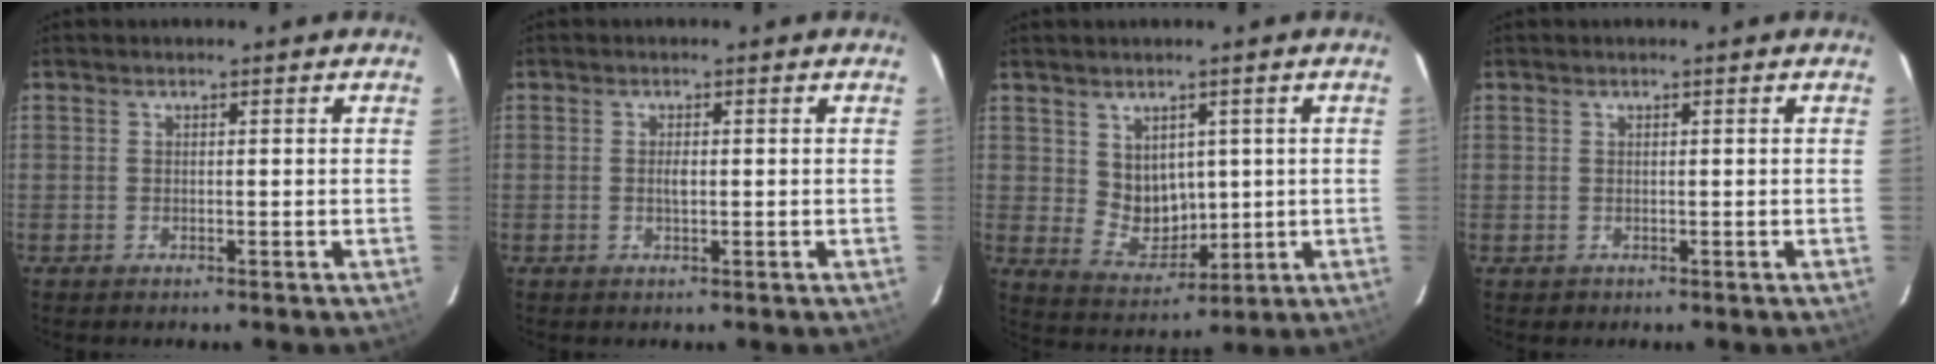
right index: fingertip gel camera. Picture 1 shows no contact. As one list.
[{"total": 1.4, "force": [0.0, 0.6, 1.2], "torque": [-0.023, 0.001, -0.001]}, {"total": 6.9, "force": [2.1, 5.7, 3.3], "torque": [-0.059, -0.003, 0.060]}, {"total": 1.0, "force": [0.0, 1.0, -0.1], "torque": [0.003, 0.003, 0.003]}]